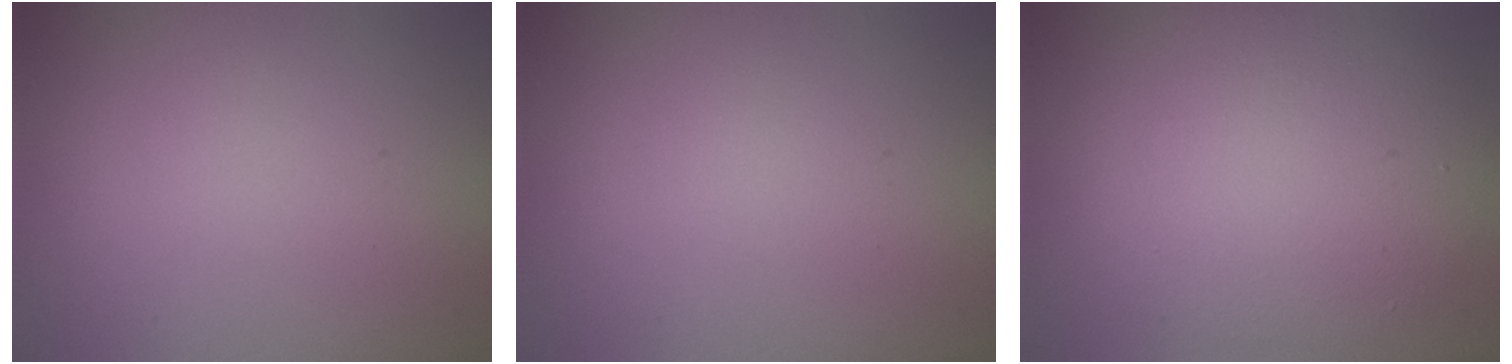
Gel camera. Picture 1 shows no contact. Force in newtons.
{"total": 0.0}
{"total": 7.6, "press": 7.6, "slide": 0.2}